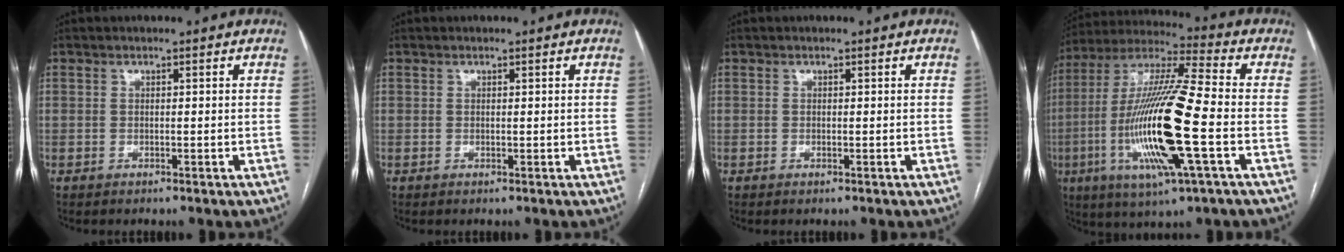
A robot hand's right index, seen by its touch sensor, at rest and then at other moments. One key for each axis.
{"total": 0.0}
{"total": 0.0}
{"total": 20.1, "fx": -4.6, "fy": 1.3, "fz": 19.5, "tx": -0.407, "ty": -0.017, "tz": -0.090}